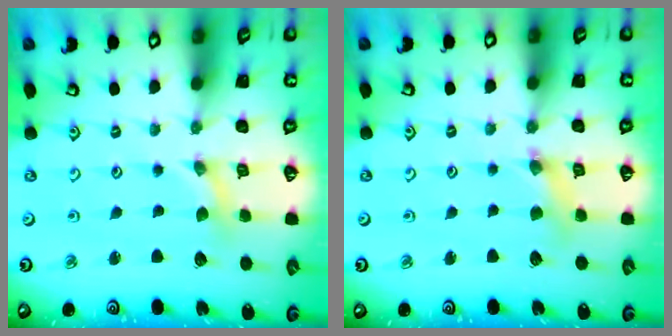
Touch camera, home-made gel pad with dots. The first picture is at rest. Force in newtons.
{"total": 4.4, "press": 4.4, "slide": 0.4}